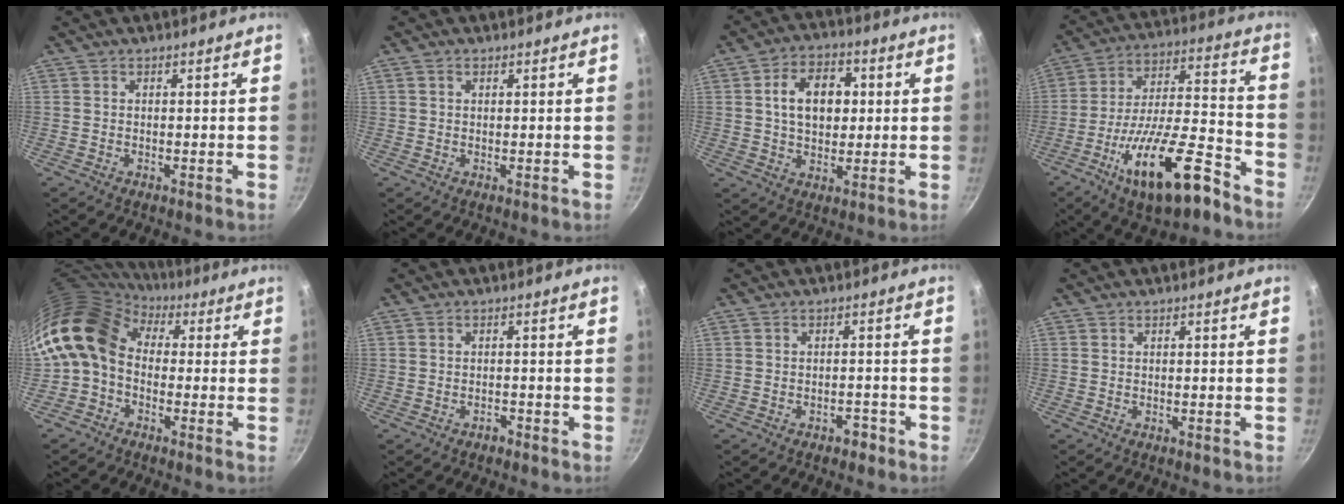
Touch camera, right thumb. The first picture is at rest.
{"total": 1.2, "force": [0.6, 0.8, 0.7], "torque": [-0.010, 0.001, 0.011]}
{"total": 10.8, "force": [1.8, 7.5, 7.5], "torque": [-0.095, 0.009, 0.023]}
{"total": 20.8, "force": [-11.8, 6.7, 15.7], "torque": [-0.237, 0.065, -0.199]}
{"total": 12.4, "force": [1.2, 9.5, 7.9], "torque": [-0.134, 0.022, -0.004]}
{"total": 1.1, "force": [-0.9, 0.5, 0.3], "torque": [0.000, 0.015, -0.013]}
{"total": 2.2, "force": [-1.5, 1.2, 1.0], "torque": [0.003, 0.022, -0.014]}
{"total": 0.0}